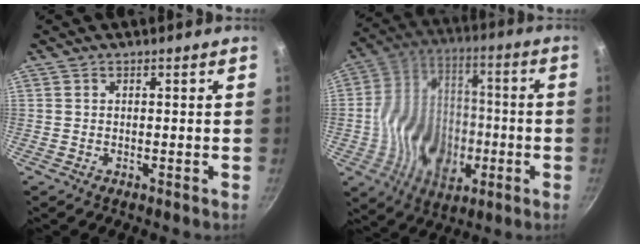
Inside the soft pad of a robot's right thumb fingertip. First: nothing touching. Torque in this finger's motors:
{"motor_torque": [1.99, 2.33, 0.46, 0.07, 0.19]}